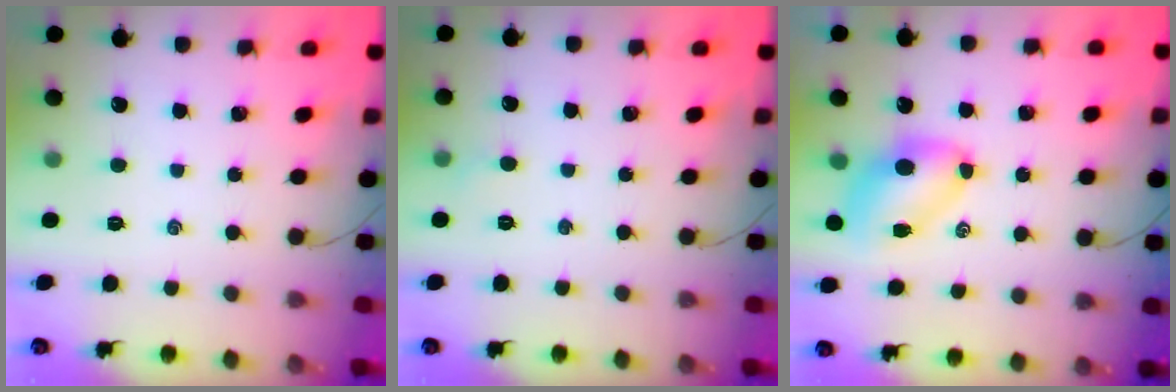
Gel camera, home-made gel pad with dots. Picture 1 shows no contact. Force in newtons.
{"total": 2.7, "press": 2.6, "slide": 0.9}
{"total": 7.2, "press": 7.2, "slide": 0.7}